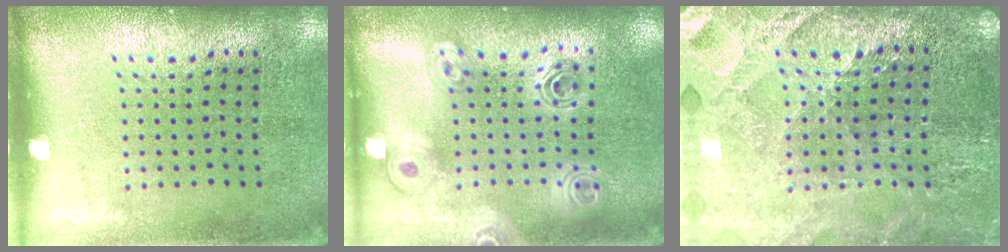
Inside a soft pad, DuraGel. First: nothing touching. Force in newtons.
{"total": 1.6, "press": 1.4, "slide": 0.8}
{"total": 2.7, "press": 2.7, "slide": 0.4}